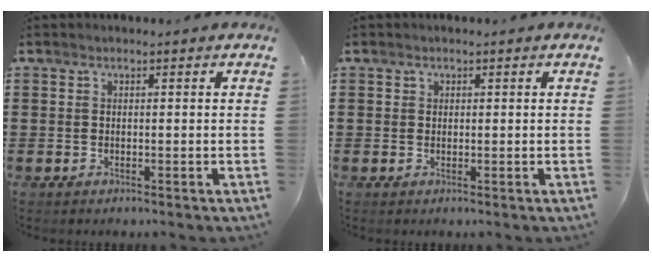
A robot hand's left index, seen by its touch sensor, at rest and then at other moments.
{"total": 0.6, "force": [0.4, 0.5, 0.1], "torque": [-0.004, 0.003, 0.008]}